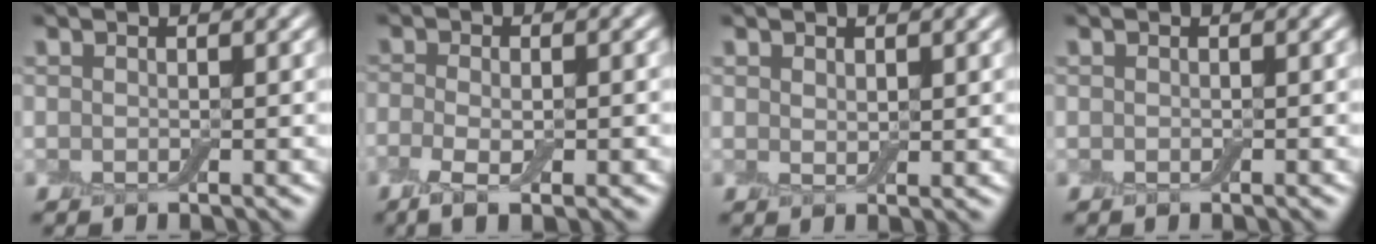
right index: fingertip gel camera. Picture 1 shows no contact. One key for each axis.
{"total": 4.0, "fx": -1.6, "fy": 1.5, "fz": 3.3, "tx": -0.061, "ty": -0.009, "tz": -0.027}
{"total": 0.8, "fx": 0.6, "fy": 0.4, "fz": 0.4, "tx": -0.010, "ty": -0.001, "tz": 0.013}
{"total": 0.0}